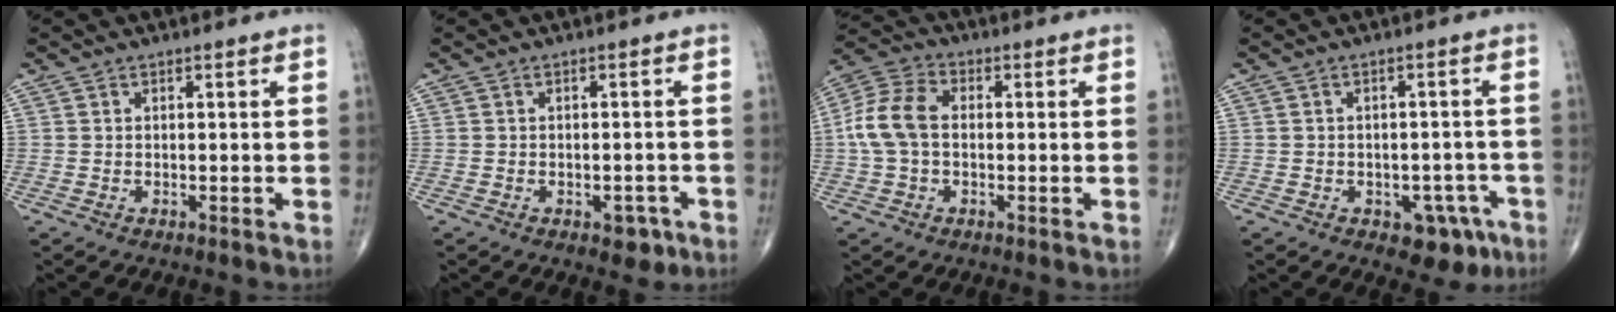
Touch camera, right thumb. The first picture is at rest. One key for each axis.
{"total": 3.2, "fx": -1.7, "fy": 1.9, "fz": 2.0, "tx": -0.009, "ty": 0.008, "tz": -0.019}
{"total": 9.5, "fx": 0.0, "fy": 6.3, "fz": 7.1, "tx": -0.152, "ty": 0.029, "tz": -0.009}
{"total": 6.9, "fx": -3.5, "fy": 4.4, "fz": 4.0, "tx": -0.022, "ty": 0.025, "tz": -0.039}